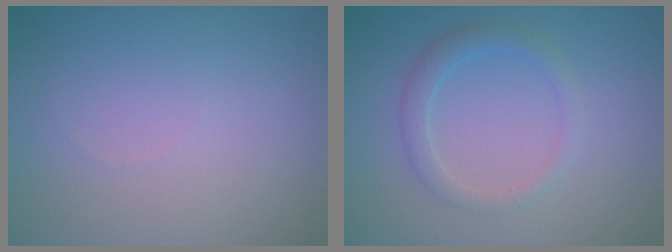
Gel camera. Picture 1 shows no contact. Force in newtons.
{"total": 2.0, "press": 2.0, "slide": 0.2}